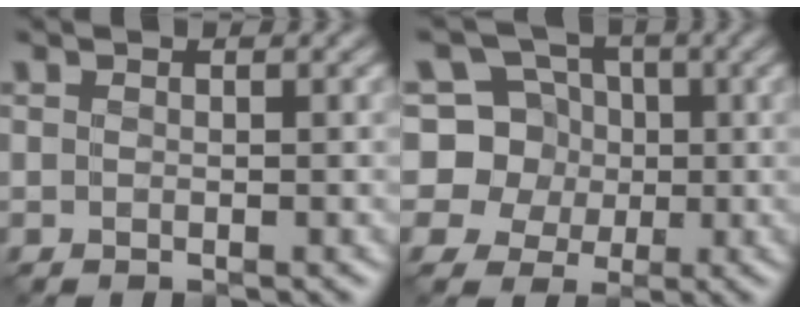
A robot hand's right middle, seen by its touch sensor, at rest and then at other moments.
{"total": 7.7, "force": [1.7, 7.1, 2.5], "torque": [-0.044, 0.029, 0.010]}